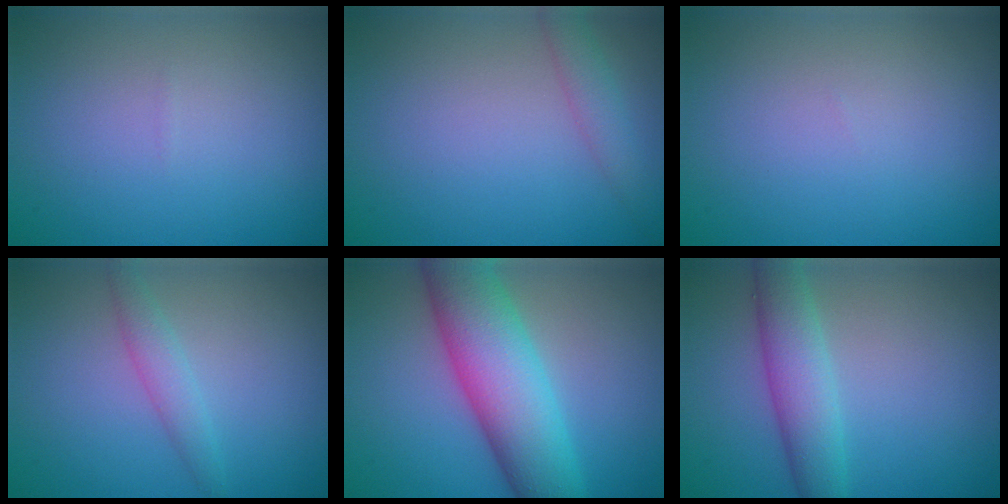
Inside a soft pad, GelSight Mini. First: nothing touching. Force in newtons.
{"total": 2.1, "press": 2.1, "slide": 0.1}
{"total": 0.0}
{"total": 1.9, "press": 1.9, "slide": 0.1}
{"total": 9.5, "press": 9.5, "slide": 0.2}
{"total": 4.2, "press": 4.2, "slide": 0.2}